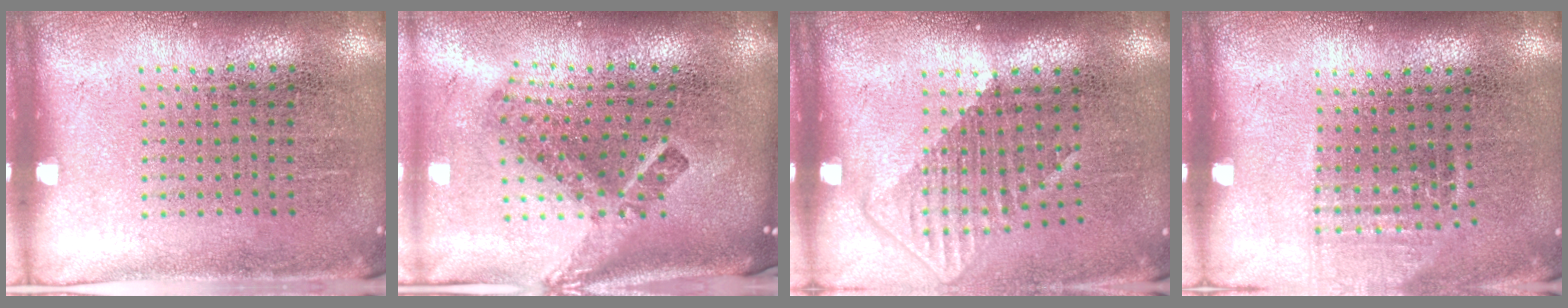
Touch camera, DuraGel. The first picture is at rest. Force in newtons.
{"total": 2.7, "press": 1.7, "slide": 2.1}
{"total": 1.4, "press": 1.1, "slide": 0.9}
{"total": 0.9, "press": 0.8, "slide": 0.4}